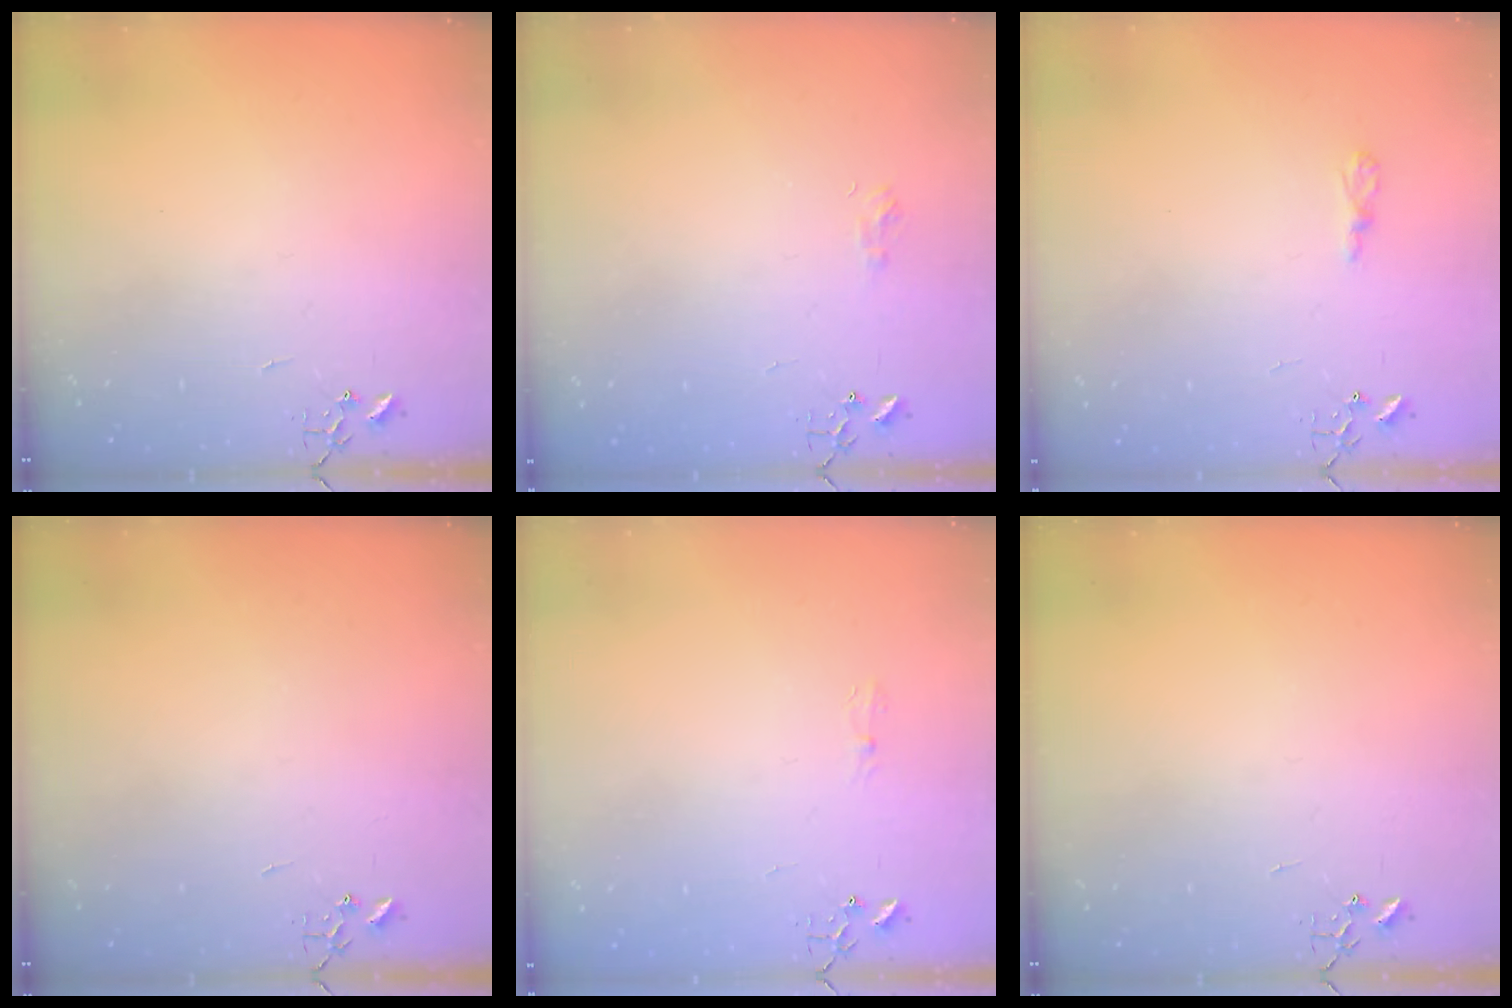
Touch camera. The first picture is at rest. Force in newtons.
{"total": 6.1, "press": 6.1, "slide": 0.8}
{"total": 4.8, "press": 4.7, "slide": 0.6}
{"total": 0.0}
{"total": 5.5, "press": 5.4, "slide": 0.6}
{"total": 0.0}